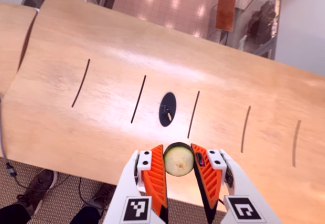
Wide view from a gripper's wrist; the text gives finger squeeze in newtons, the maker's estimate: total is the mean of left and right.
{"total": 9.1, "left": 9.1, "right": 9.0}